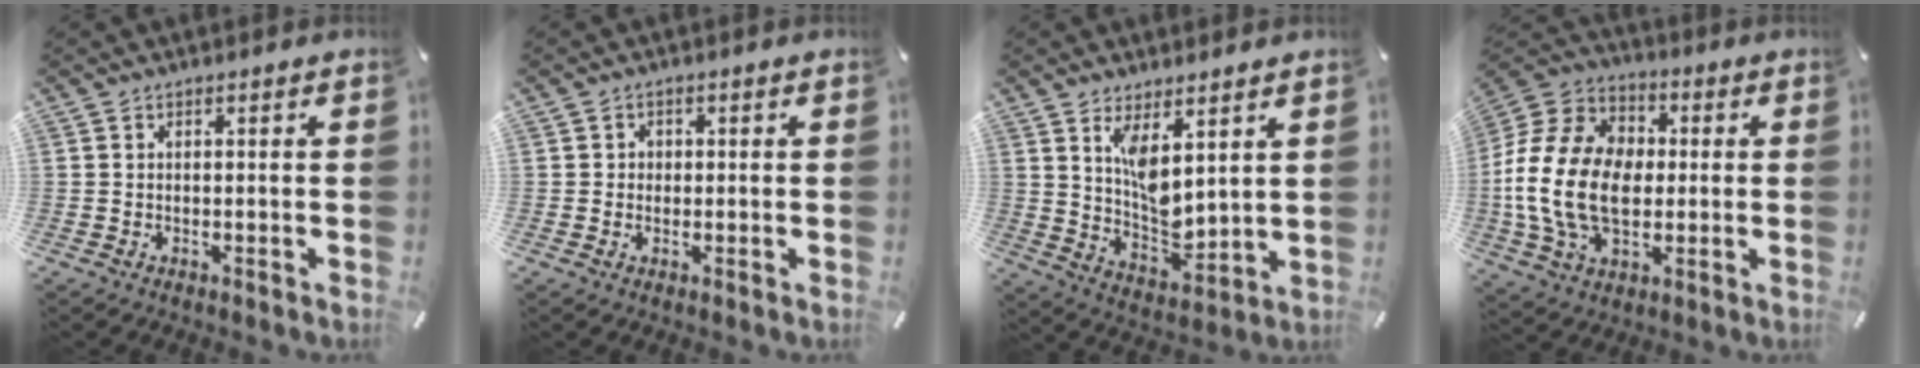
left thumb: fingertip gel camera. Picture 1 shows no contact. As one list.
[{"total": 1.5, "force": [-0.1, 1.4, 0.5], "torque": [-0.003, 0.003, -0.007]}, {"total": 9.3, "force": [5.0, 4.6, 6.3], "torque": [-0.109, -0.036, 0.092]}, {"total": 19.5, "force": [-1.7, 14.2, 13.2], "torque": [-0.291, 0.019, -0.033]}]